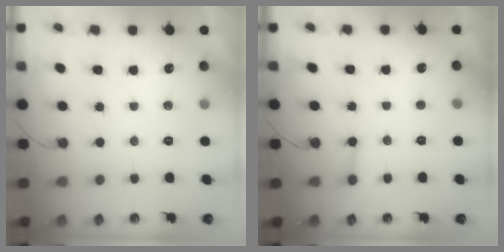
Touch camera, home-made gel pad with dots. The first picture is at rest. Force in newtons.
{"total": 3.2, "press": 3.2, "slide": 0.5}